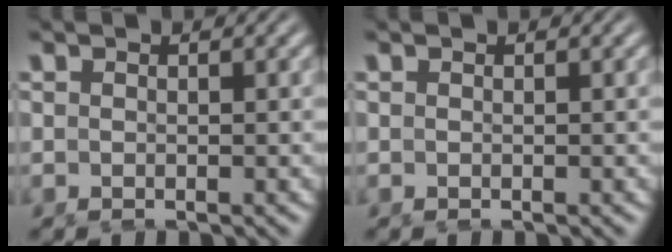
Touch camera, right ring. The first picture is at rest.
{"total": 0.0}